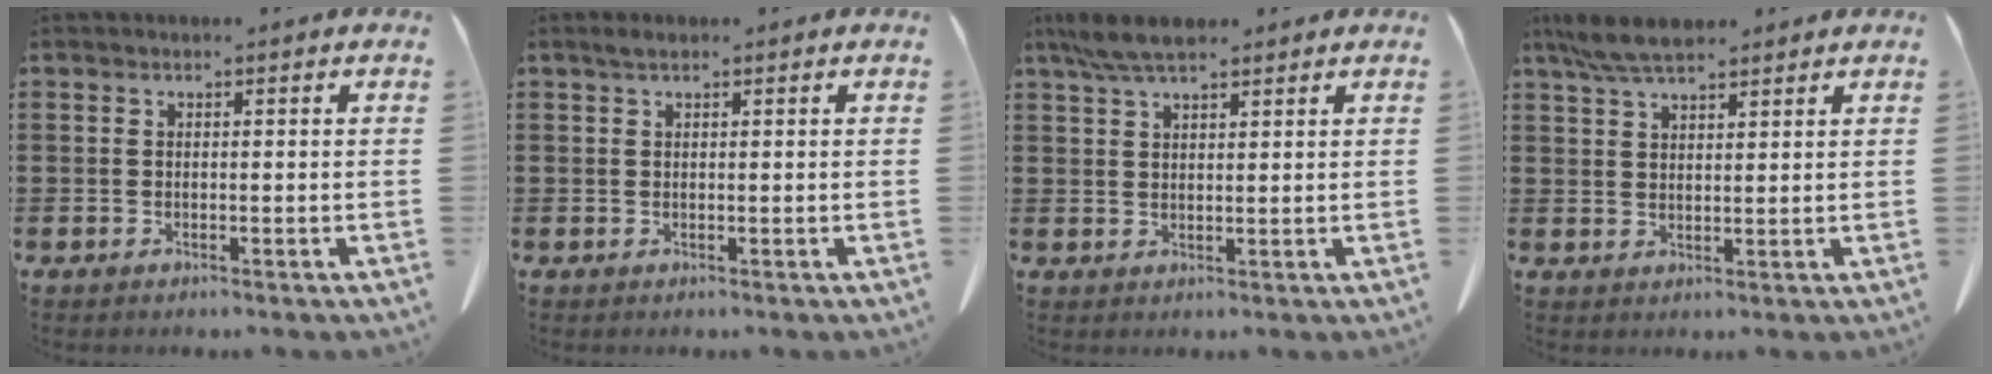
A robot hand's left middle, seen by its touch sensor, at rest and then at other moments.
{"total": 0.9, "force": [0.6, 0.4, 0.7], "torque": [-0.016, 0.002, 0.010]}
{"total": 5.4, "force": [4.1, 1.3, 3.3], "torque": [-0.075, -0.004, 0.078]}
{"total": 5.8, "force": [4.7, 1.2, 3.2], "torque": [-0.073, -0.008, 0.089]}